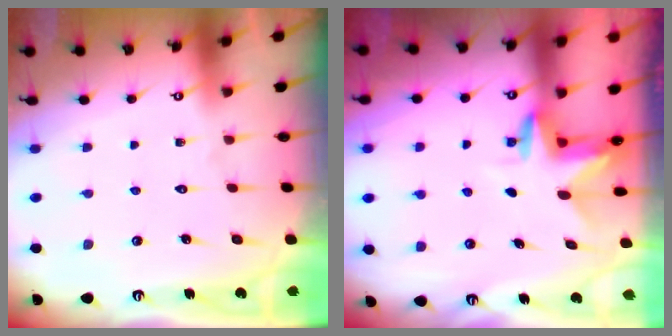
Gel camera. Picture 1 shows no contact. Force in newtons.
{"total": 3.2, "press": 3.2, "slide": 0.3}